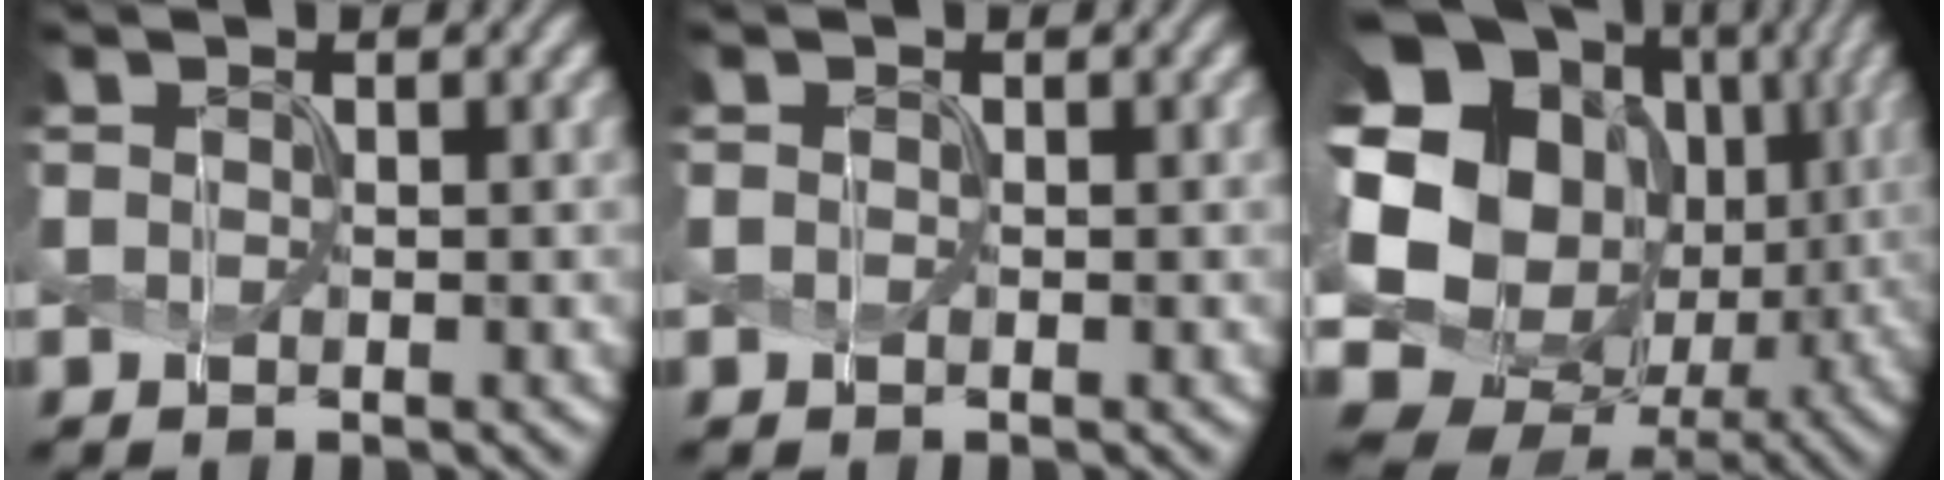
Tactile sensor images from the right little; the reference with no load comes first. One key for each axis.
{"total": 0.0}
{"total": 20.6, "fx": 1.1, "fy": 17.9, "fz": 10.1, "tx": -0.222, "ty": 0.010, "tz": 0.002}